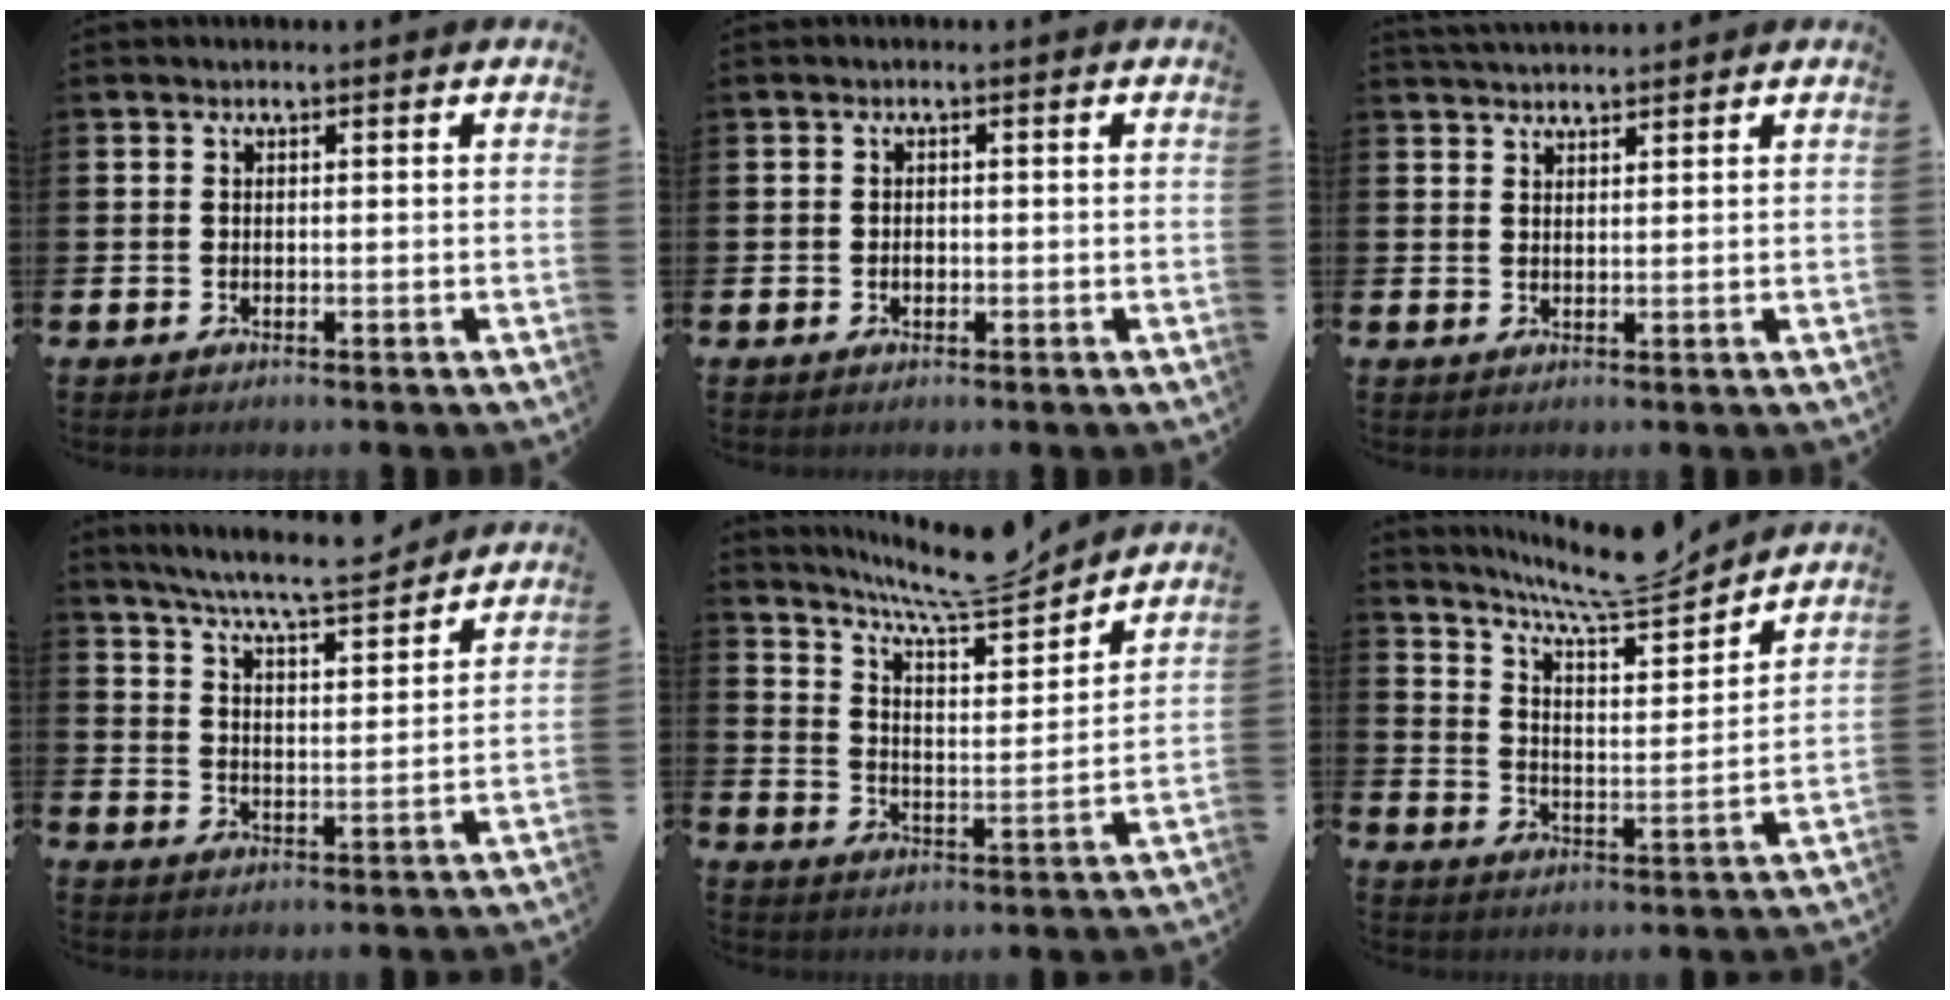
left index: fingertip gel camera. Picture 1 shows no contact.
{"total": 1.0, "force": [-0.2, 0.8, 0.6], "torque": [-0.009, 0.003, -0.007]}
{"total": 2.5, "force": [2.4, 0.4, 0.3], "torque": [-0.009, -0.008, 0.045]}
{"total": 7.2, "force": [6.8, 0.0, 2.4], "torque": [-0.073, -0.044, 0.118]}
{"total": 9.2, "force": [8.5, 1.0, 3.6], "torque": [-0.087, -0.058, 0.149]}
{"total": 9.3, "force": [8.6, 1.0, 3.6], "torque": [-0.096, -0.054, 0.152]}